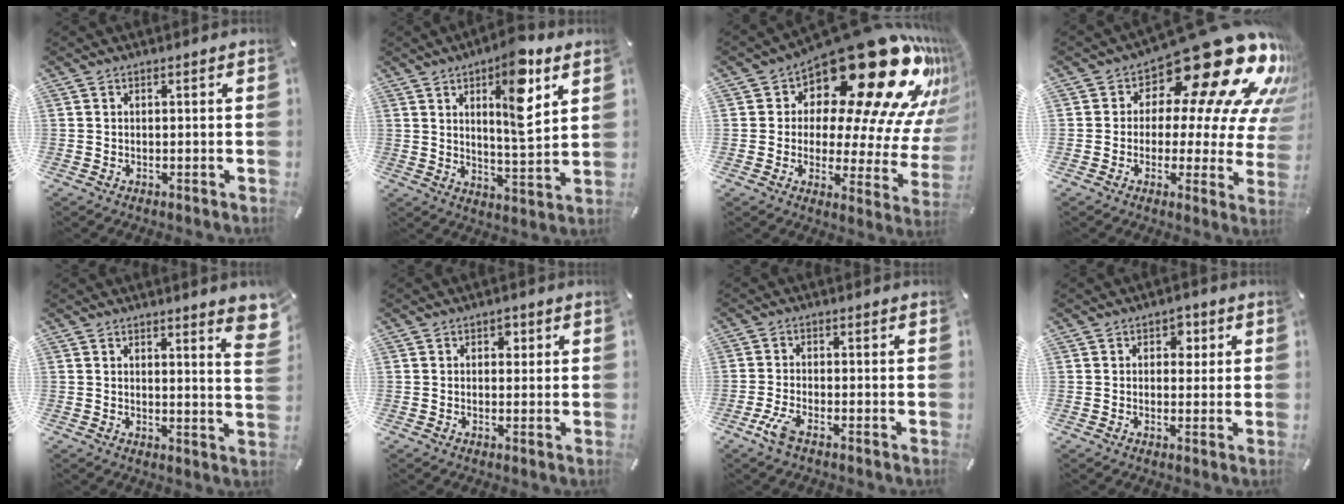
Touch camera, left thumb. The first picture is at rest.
{"total": 12.9, "force": [6.5, 3.9, 10.4], "torque": [-0.147, -0.036, 0.103]}
{"total": 30.0, "force": [16.4, 13.7, 21.0], "torque": [-0.252, -0.145, 0.290]}
{"total": 23.7, "force": [14.6, 9.4, 16.2], "torque": [-0.215, -0.119, 0.237]}
{"total": 4.8, "force": [3.4, 0.6, 3.3], "torque": [-0.041, -0.025, 0.055]}
{"total": 2.0, "force": [0.7, 1.6, 0.9], "torque": [-0.004, 0.002, 0.005]}
{"total": 4.4, "force": [-2.4, 1.3, 3.4], "torque": [-0.088, -0.006, -0.050]}
{"total": 3.4, "force": [0.9, 2.7, 1.9], "torque": [-0.009, -0.004, 0.006]}